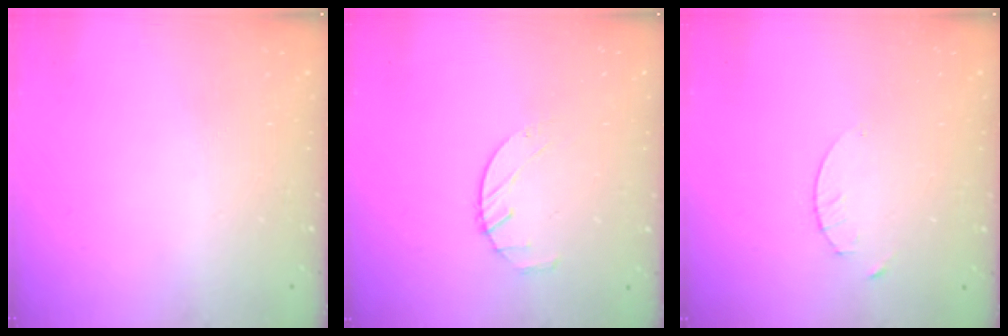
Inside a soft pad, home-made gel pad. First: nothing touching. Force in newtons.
{"total": 2.5, "press": 2.5, "slide": 0.4}
{"total": 1.7, "press": 1.6, "slide": 0.2}